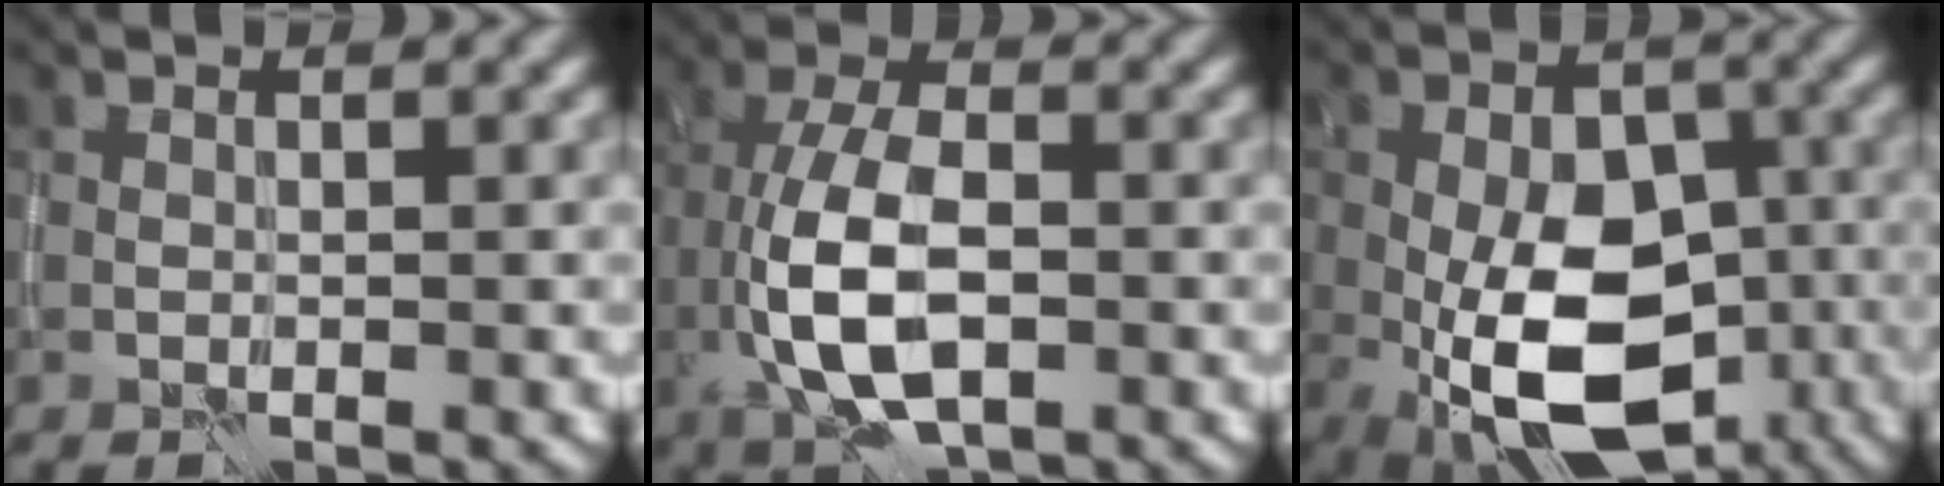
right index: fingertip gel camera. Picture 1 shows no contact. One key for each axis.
{"total": 8.6, "fx": -1.9, "fy": 4.3, "fz": 7.2, "tx": -0.153, "ty": -0.003, "tz": -0.036}
{"total": 12.8, "fx": -3.9, "fy": 7.6, "fz": 9.6, "tx": -0.168, "ty": -0.022, "tz": -0.060}